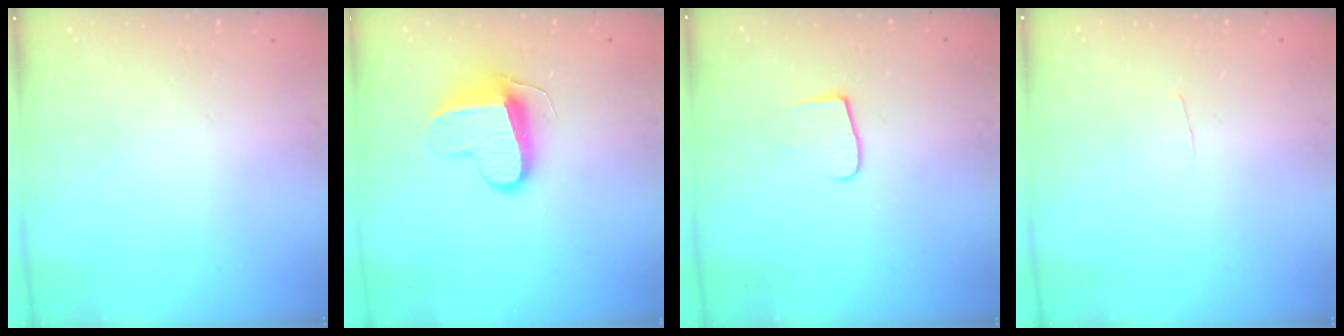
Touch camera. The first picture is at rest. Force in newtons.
{"total": 10.4, "press": 10.4, "slide": 0.5}
{"total": 6.1, "press": 6.0, "slide": 0.6}
{"total": 2.0, "press": 2.0, "slide": 0.2}